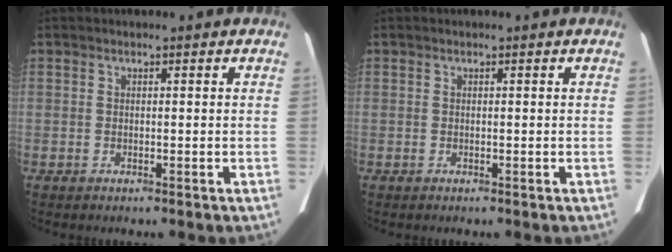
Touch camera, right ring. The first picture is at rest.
{"total": 0.0}